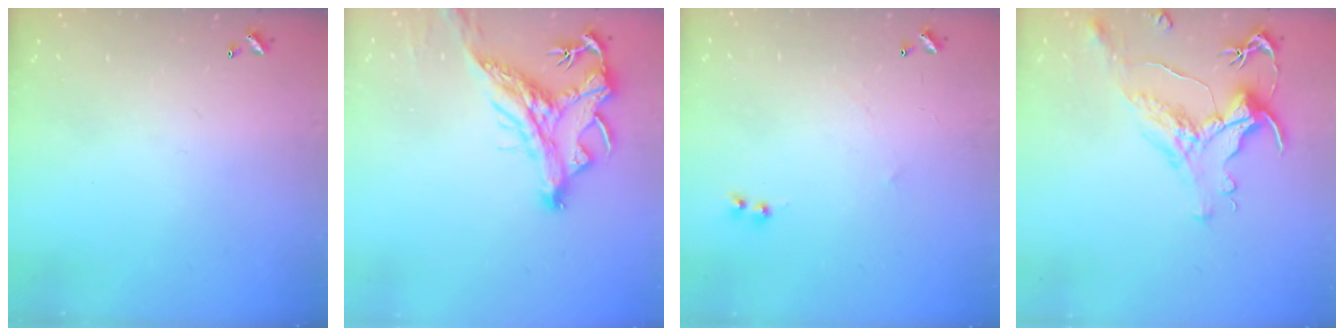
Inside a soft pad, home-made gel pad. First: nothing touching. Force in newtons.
{"total": 2.9, "press": 2.5, "slide": 1.4}
{"total": 1.1, "press": 0.9, "slide": 0.6}
{"total": 1.6, "press": 1.0, "slide": 1.3}